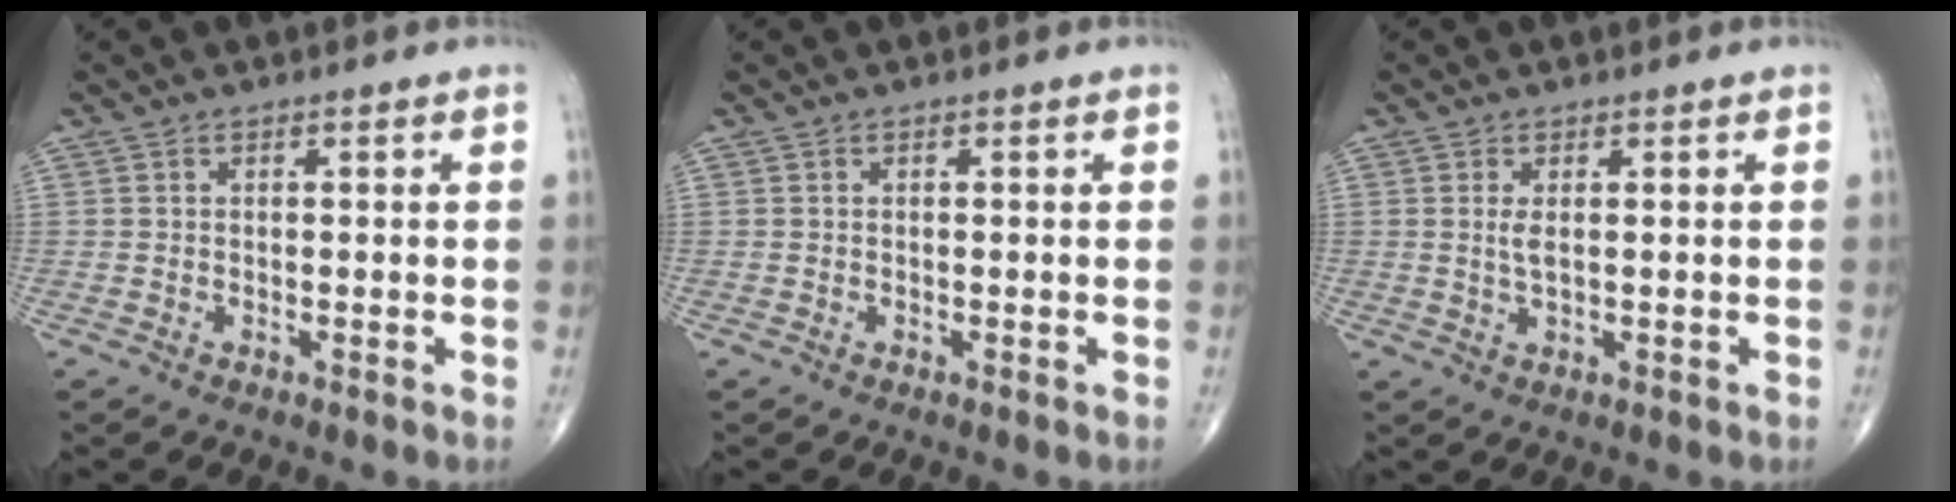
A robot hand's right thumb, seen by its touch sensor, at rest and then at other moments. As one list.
[{"total": 0.0}, {"total": 2.1, "force": [0.4, 0.7, 1.9], "torque": [-0.043, -0.004, 0.014]}]